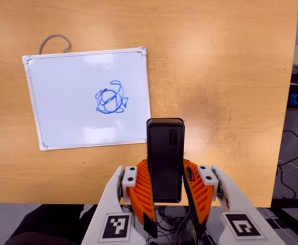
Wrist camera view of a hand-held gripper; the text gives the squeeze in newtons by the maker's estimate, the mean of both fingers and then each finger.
{"total": 7.4, "left": 5.1, "right": 9.8}